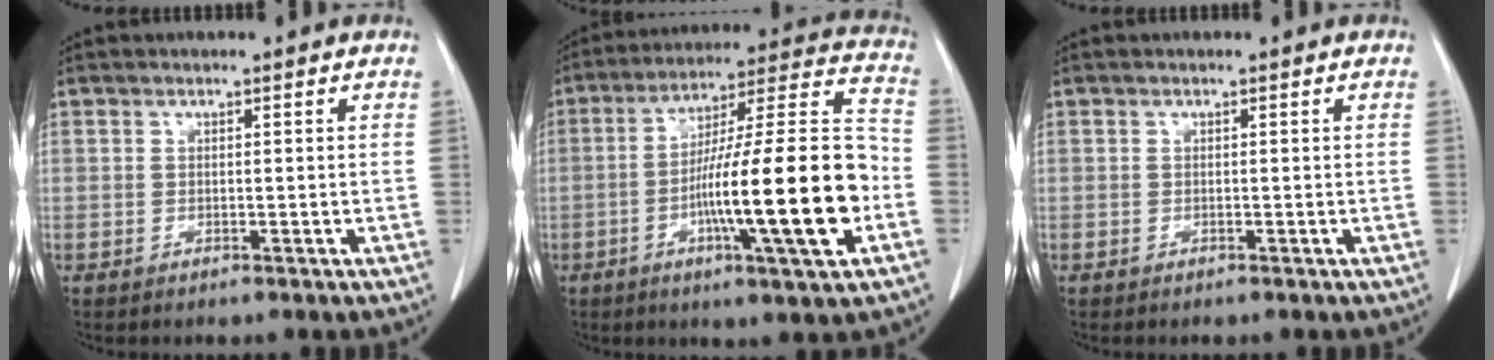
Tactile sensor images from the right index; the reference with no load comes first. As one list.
[{"total": 21.3, "force": [-5.5, 1.1, 20.5], "torque": [-0.312, 0.004, -0.086]}, {"total": 0.0}]